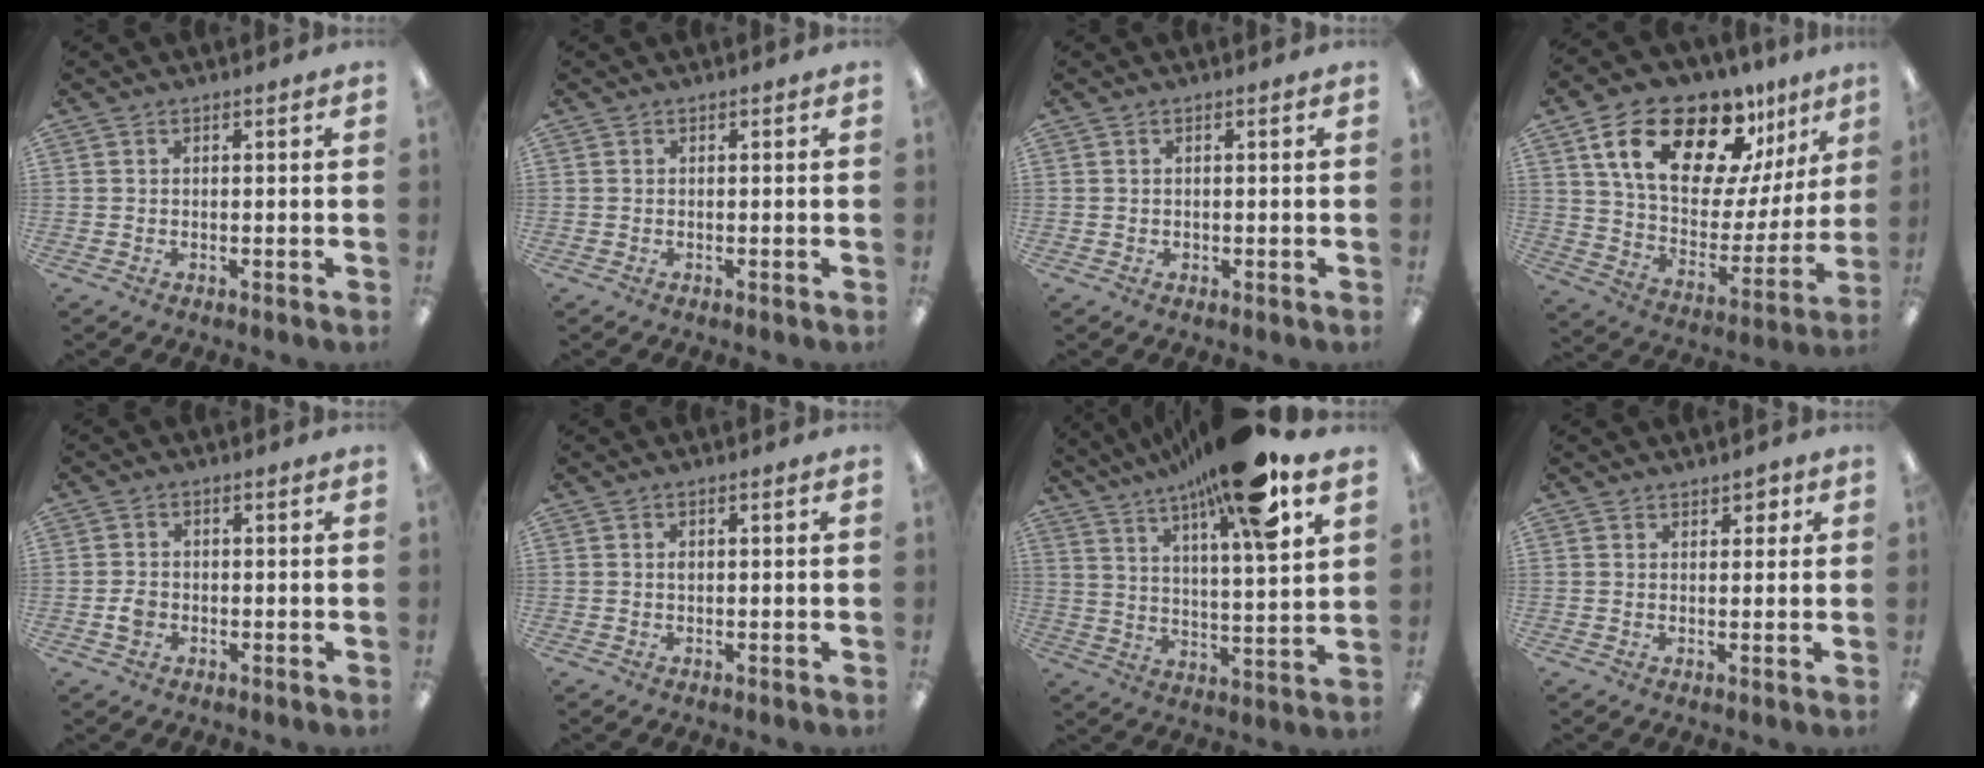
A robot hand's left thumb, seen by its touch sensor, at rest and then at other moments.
{"total": 0.0}
{"total": 0.7, "force": [0.1, 0.5, 0.5], "torque": [-0.009, 0.005, 0.001]}
{"total": 22.8, "force": [14.5, 10.9, 13.9], "torque": [-0.232, -0.083, 0.250]}
{"total": 2.6, "force": [-0.5, 2.0, 1.6], "torque": [-0.028, 0.005, -0.010]}
{"total": 1.0, "force": [0.2, 0.4, 0.9], "torque": [-0.019, 0.003, 0.002]}
{"total": 16.3, "force": [11.9, 2.1, 10.9], "torque": [-0.191, -0.061, 0.188]}
{"total": 2.1, "force": [1.5, 1.2, 0.8], "torque": [0.001, -0.005, 0.023]}